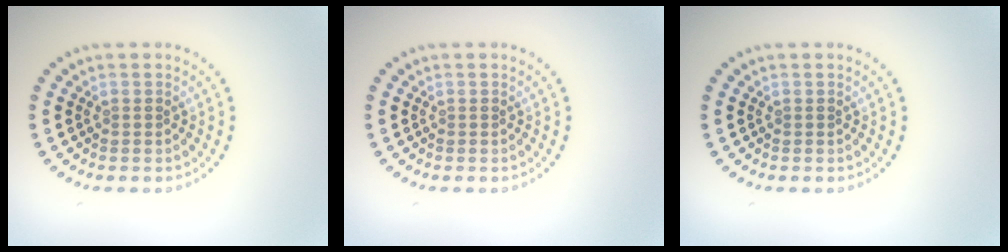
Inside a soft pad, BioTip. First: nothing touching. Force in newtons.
{"total": 0.0}
{"total": 0.0}